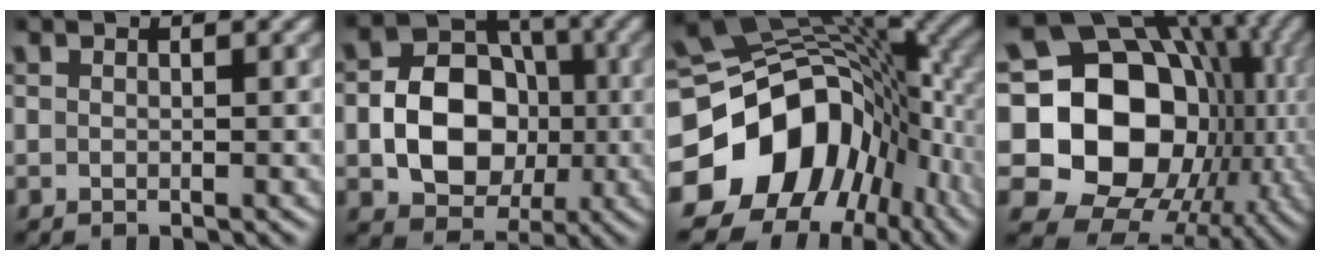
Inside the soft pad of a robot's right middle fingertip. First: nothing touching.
{"total": 8.3, "force": [-1.3, 6.4, 5.1], "torque": [-0.079, 0.003, -0.031]}
{"total": 16.7, "force": [-5.5, 12.5, 9.5], "torque": [-0.169, -0.015, -0.087]}
{"total": 19.7, "force": [-1.0, 16.0, 11.4], "torque": [-0.168, -0.006, -0.031]}